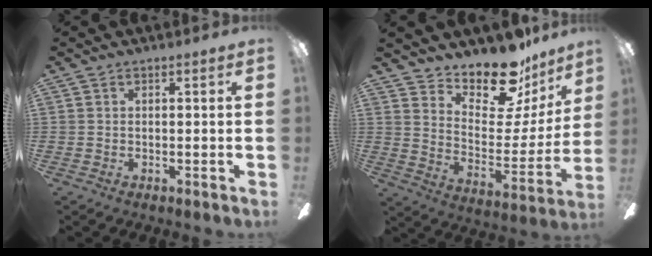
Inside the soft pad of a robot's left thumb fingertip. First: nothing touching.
{"total": 15.6, "force": [13.7, 5.2, 5.5], "torque": [-0.092, -0.112, 0.235]}